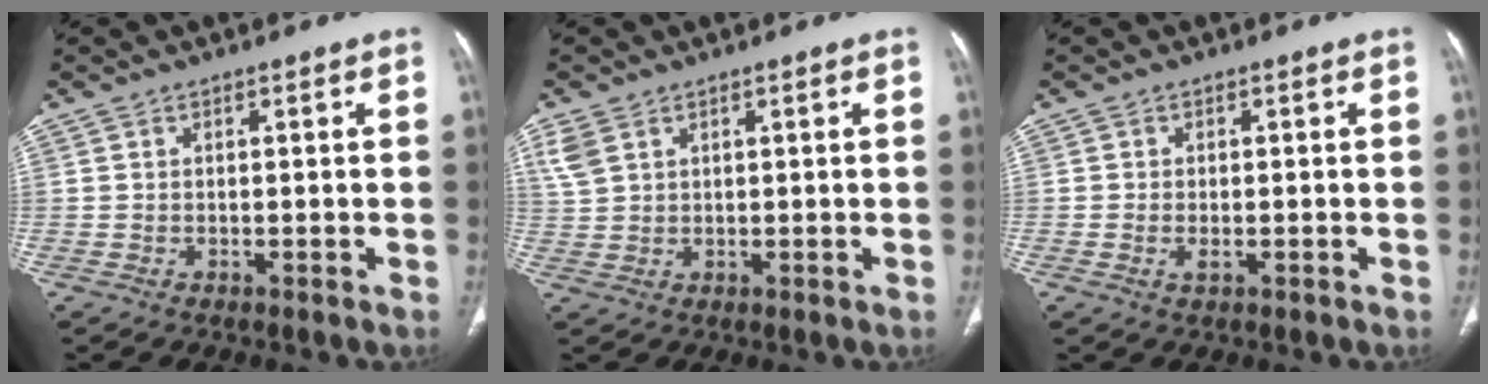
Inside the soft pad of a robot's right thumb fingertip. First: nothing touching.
{"total": 3.0, "force": [1.7, 1.9, 1.6], "torque": [-0.046, 0.006, 0.048]}
{"total": 1.6, "force": [-0.5, 0.7, 1.3], "torque": [-0.030, 0.002, -0.009]}